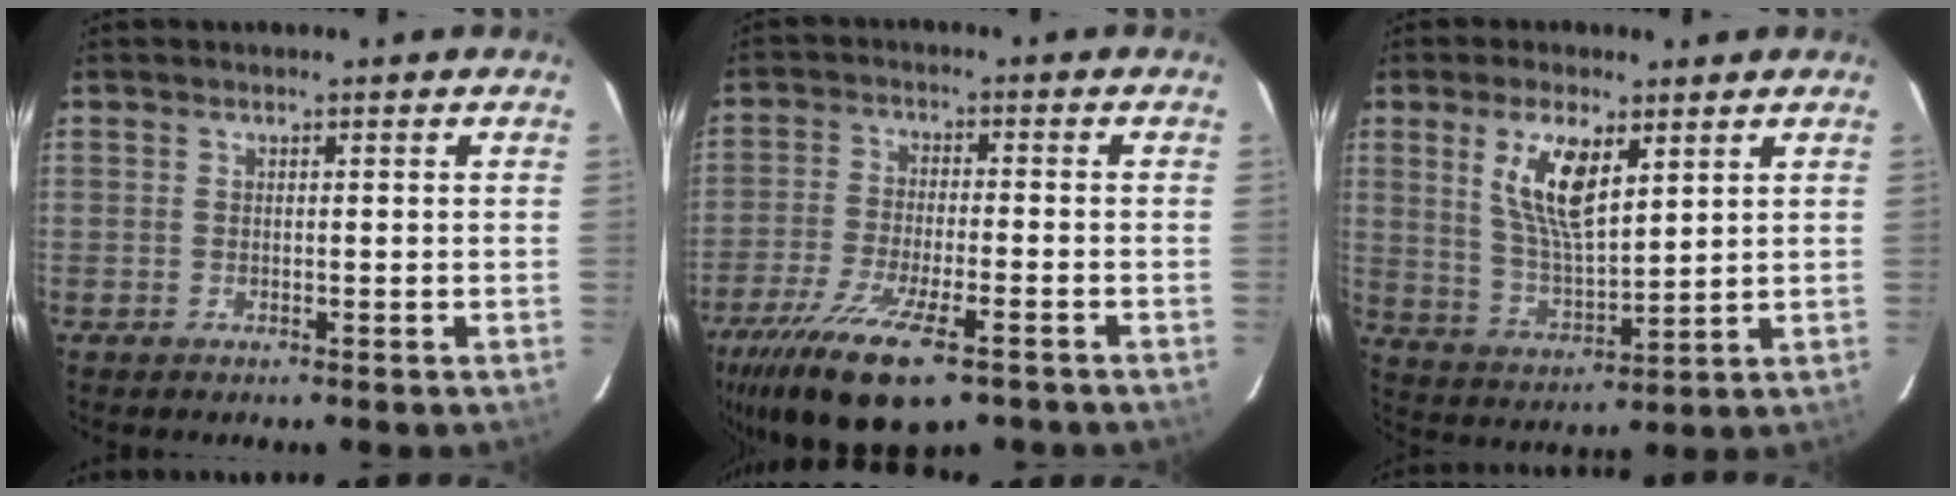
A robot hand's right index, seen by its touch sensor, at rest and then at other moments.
{"total": 16.7, "force": [-10.9, 4.9, 11.7], "torque": [-0.245, -0.055, -0.191]}
{"total": 10.6, "force": [4.7, 3.9, 8.7], "torque": [-0.165, 0.001, 0.099]}